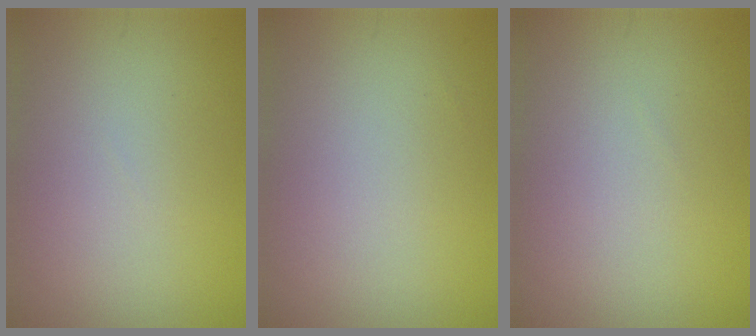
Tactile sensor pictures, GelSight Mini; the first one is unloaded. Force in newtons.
{"total": 0.0}
{"total": 0.0}